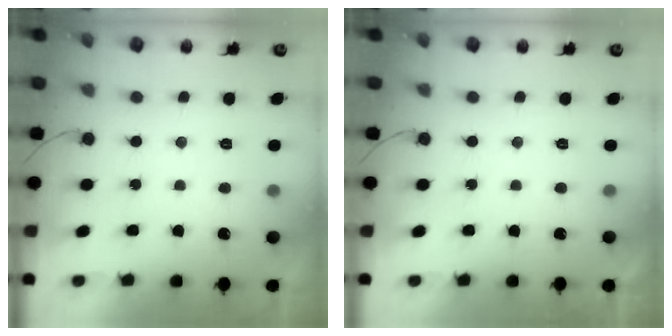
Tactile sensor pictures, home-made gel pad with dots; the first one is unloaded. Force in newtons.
{"total": 1.9, "press": 1.9, "slide": 0.0}